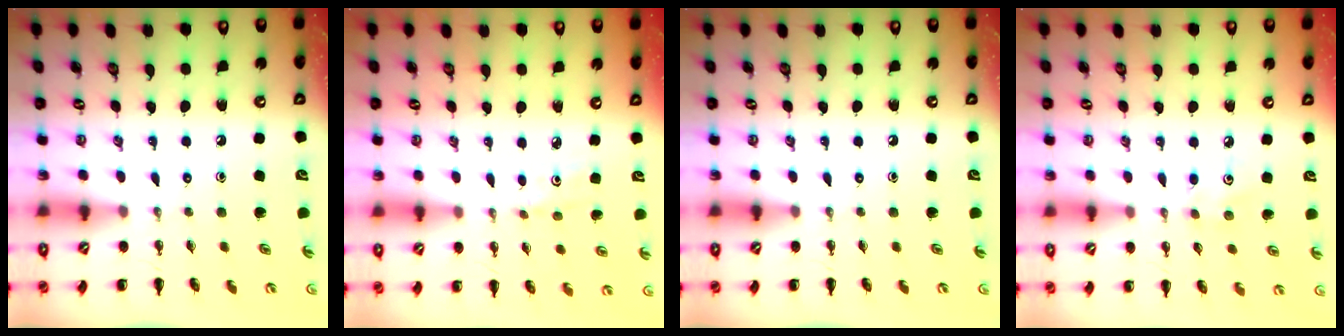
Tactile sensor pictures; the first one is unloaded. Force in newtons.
{"total": 3.2, "press": 3.0, "slide": 1.1}
{"total": 0.0}
{"total": 4.0, "press": 3.9, "slide": 1.1}